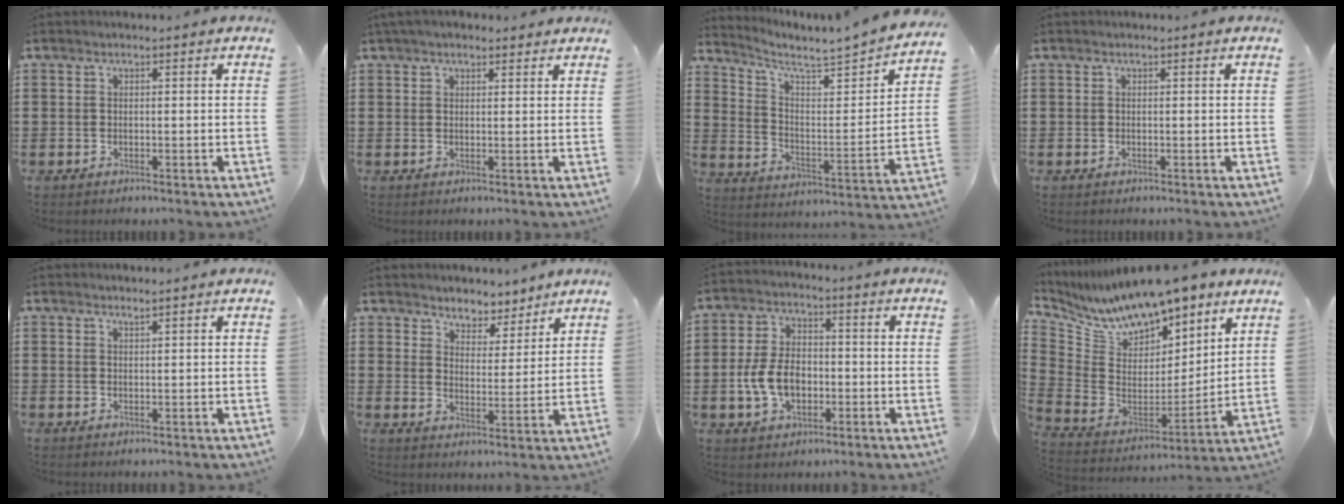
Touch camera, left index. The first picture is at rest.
{"total": 2.4, "force": [2.0, 0.9, 1.0], "torque": [-0.024, 0.005, 0.037]}
{"total": 3.7, "force": [3.3, 0.3, 1.5], "torque": [-0.053, -0.036, 0.044]}
{"total": 0.0}
{"total": 0.8, "force": [0.7, -0.1, 0.3], "torque": [-0.006, -0.004, 0.015]}
{"total": 4.3, "force": [4.2, 1.1, -0.4], "torque": [-0.016, -0.019, 0.074]}
{"total": 7.6, "force": [-1.8, 4.9, 5.6], "torque": [-0.128, 0.005, -0.037]}
{"total": 10.3, "force": [9.5, 3.1, 2.8], "torque": [-0.100, -0.065, 0.168]}